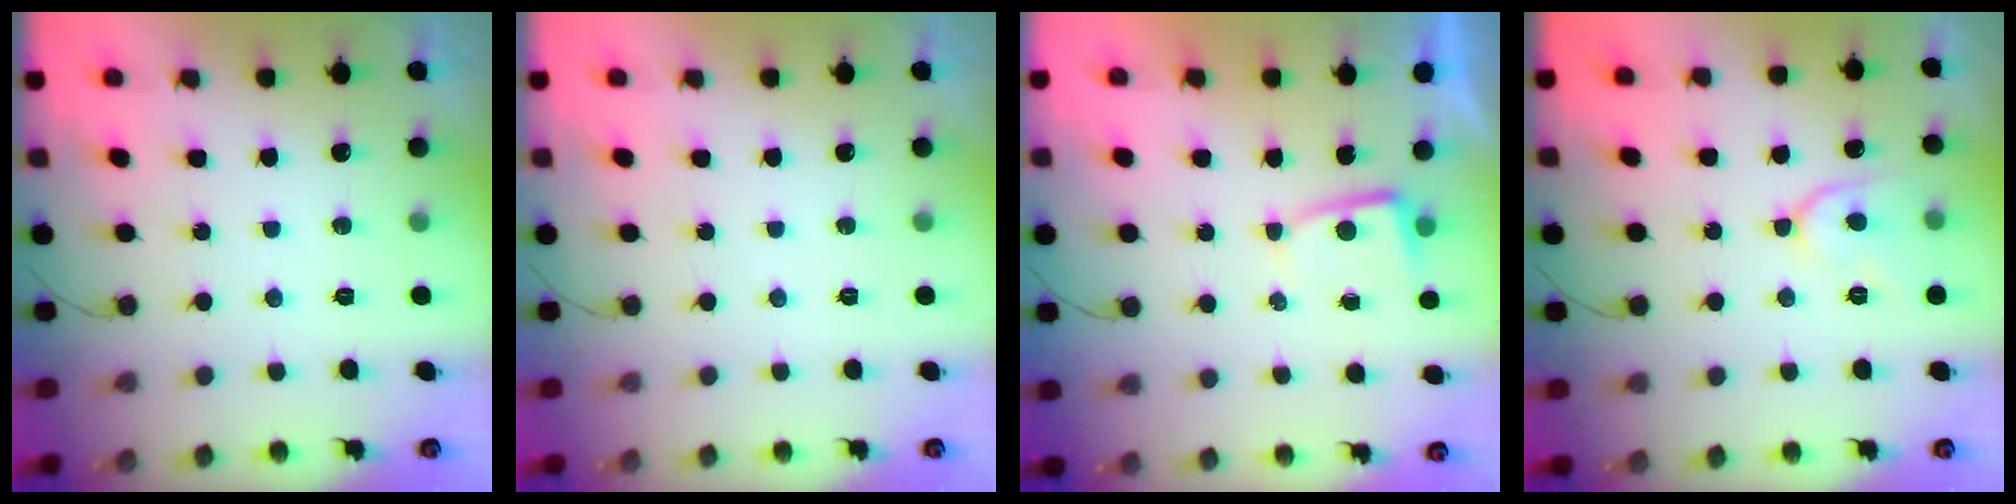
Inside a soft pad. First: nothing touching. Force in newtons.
{"total": 0.0}
{"total": 2.2, "press": 2.2, "slide": 0.4}
{"total": 8.5, "press": 8.5, "slide": 0.8}